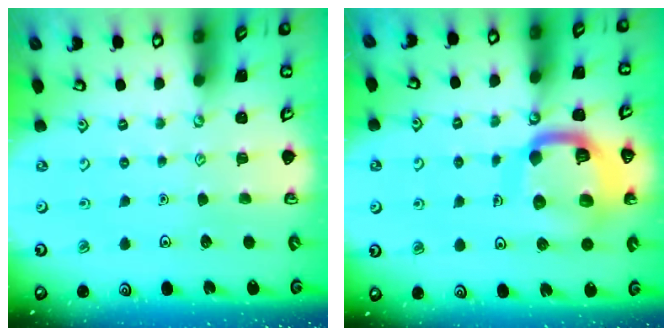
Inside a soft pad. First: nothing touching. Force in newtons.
{"total": 16.3, "press": 16.2, "slide": 1.7}